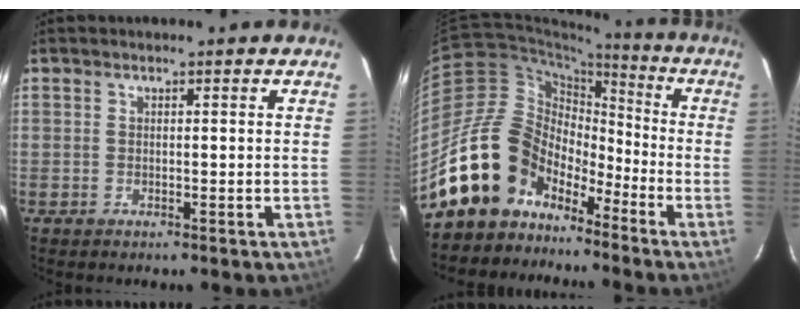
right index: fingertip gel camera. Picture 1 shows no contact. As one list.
[{"total": 15.9, "force": [-10.9, 10.6, 4.7], "torque": [-0.101, 0.038, -0.193]}]